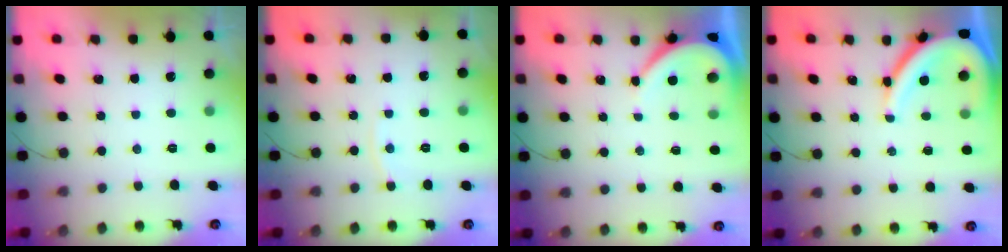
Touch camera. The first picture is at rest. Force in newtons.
{"total": 2.7, "press": 2.7, "slide": 0.3}
{"total": 5.9, "press": 5.9, "slide": 0.7}
{"total": 10.9, "press": 10.9, "slide": 0.7}